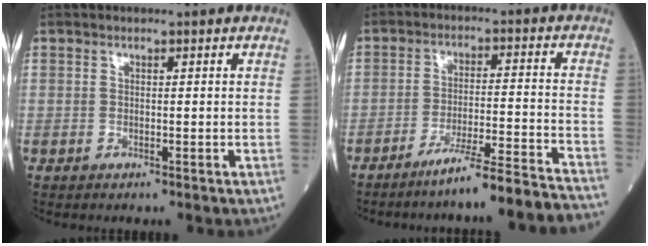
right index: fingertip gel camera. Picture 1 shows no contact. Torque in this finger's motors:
{"motor_torque": [0.72, -1.42, 0.50, 0.07]}